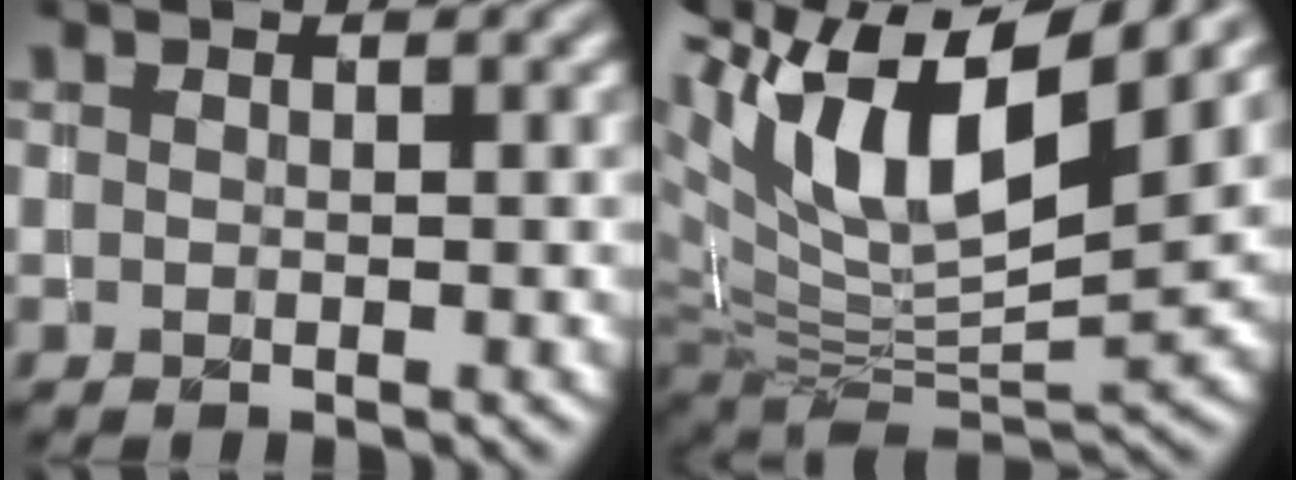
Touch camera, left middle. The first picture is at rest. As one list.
[{"total": 12.7, "force": [5.5, 4.7, 10.4], "torque": [-0.178, 0.018, 0.094]}]